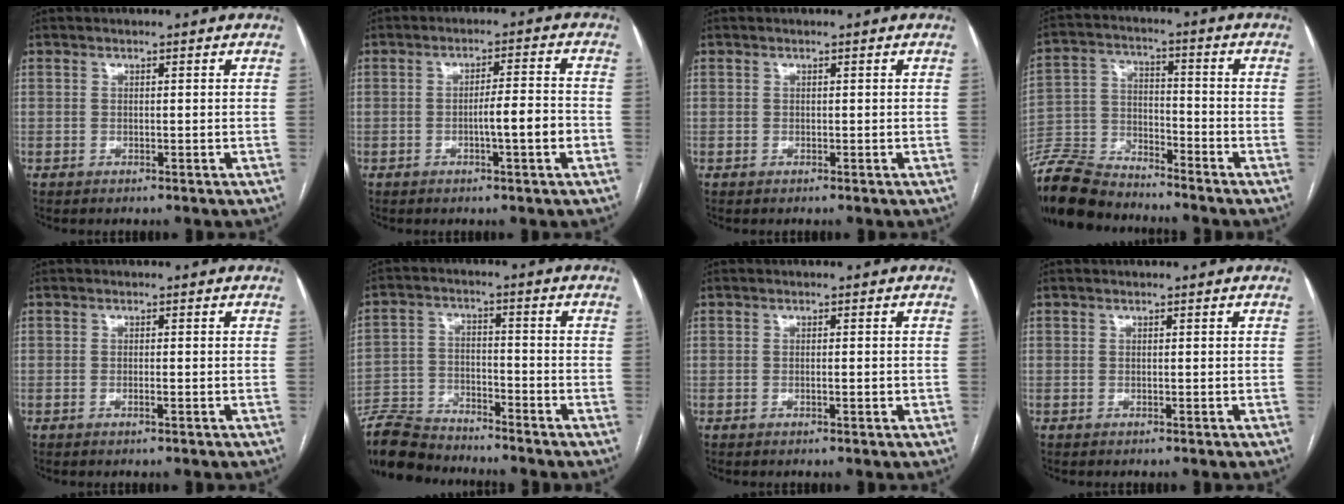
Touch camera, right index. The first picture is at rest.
{"total": 6.6, "force": [-2.0, 0.0, 6.3], "torque": [-0.099, 0.008, -0.032]}
{"total": 0.0}
{"total": 11.9, "force": [-11.3, 2.8, 2.5], "torque": [-0.054, 0.001, -0.219]}
{"total": 0.9, "force": [-0.4, 0.0, 0.8], "torque": [-0.019, -0.001, -0.006]}
{"total": 9.3, "force": [-9.0, 1.9, 1.6], "torque": [-0.038, -0.006, -0.172]}
{"total": 1.3, "force": [-0.3, 0.2, 1.2], "torque": [-0.022, -0.001, -0.004]}
{"total": 0.0}